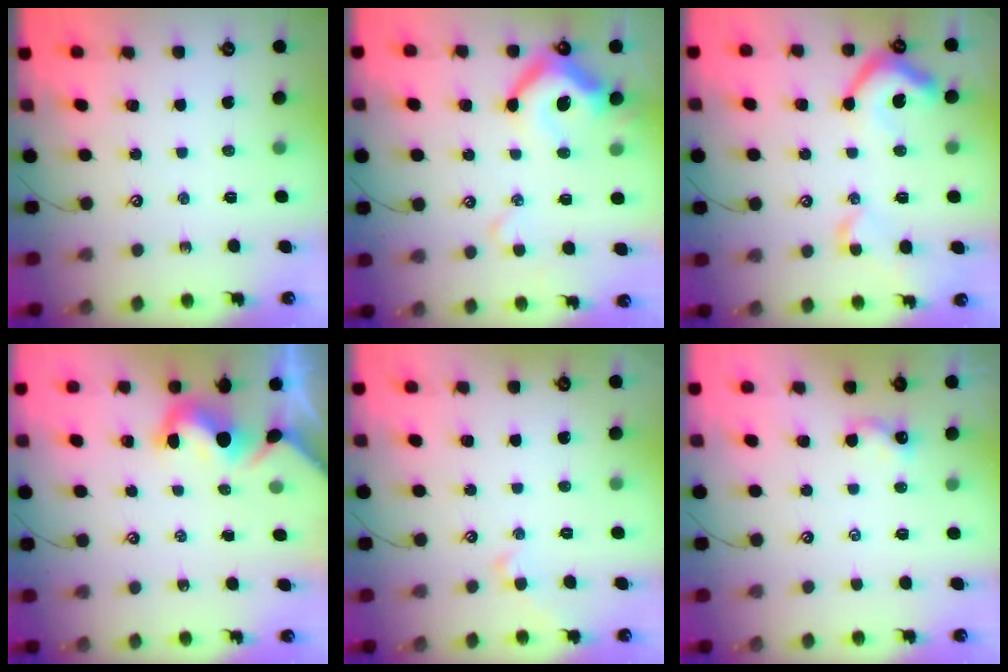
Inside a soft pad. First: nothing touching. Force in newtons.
{"total": 10.7, "press": 10.5, "slide": 2.1}
{"total": 10.0, "press": 9.9, "slide": 1.2}
{"total": 2.9, "press": 2.9, "slide": 0.4}
{"total": 1.1, "press": 1.0, "slide": 0.4}
{"total": 0.9, "press": 0.9, "slide": 0.3}